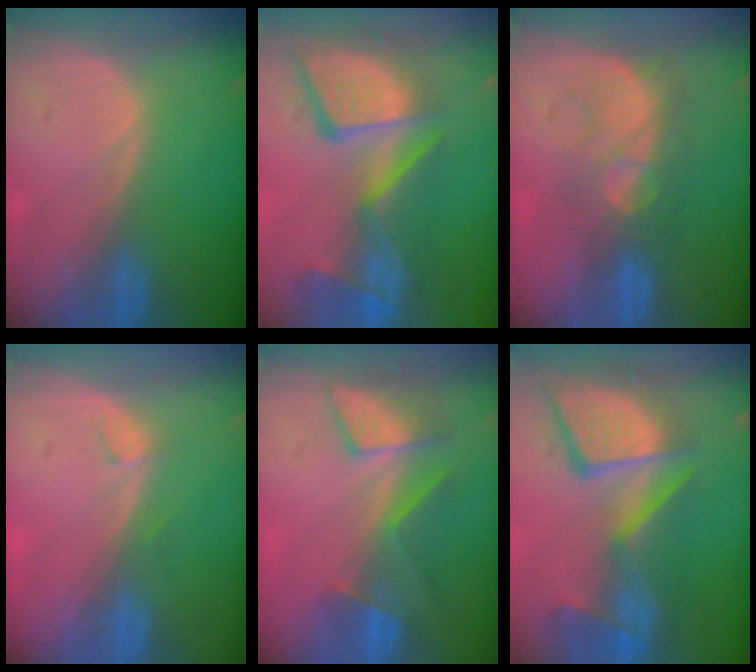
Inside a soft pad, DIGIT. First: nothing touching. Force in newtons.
{"total": 13.5, "press": 11.2, "slide": 7.6}
{"total": 7.8, "press": 7.2, "slide": 3.1}
{"total": 1.3, "press": 1.1, "slide": 0.5}
{"total": 8.1, "press": 7.0, "slide": 3.9}
{"total": 13.5, "press": 11.2, "slide": 7.6}